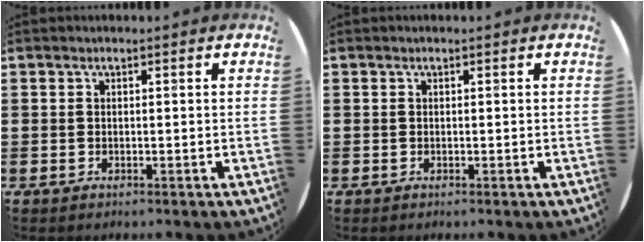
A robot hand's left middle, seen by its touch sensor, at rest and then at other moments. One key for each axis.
{"total": 0.0}